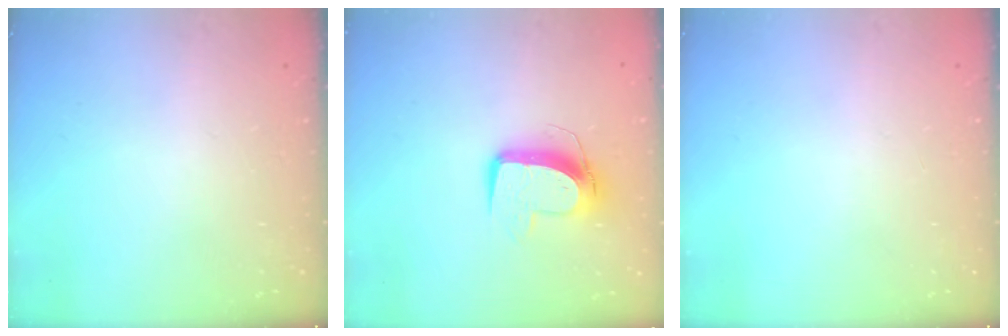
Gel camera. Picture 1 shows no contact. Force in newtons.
{"total": 10.8, "press": 10.8, "slide": 0.7}
{"total": 0.0}